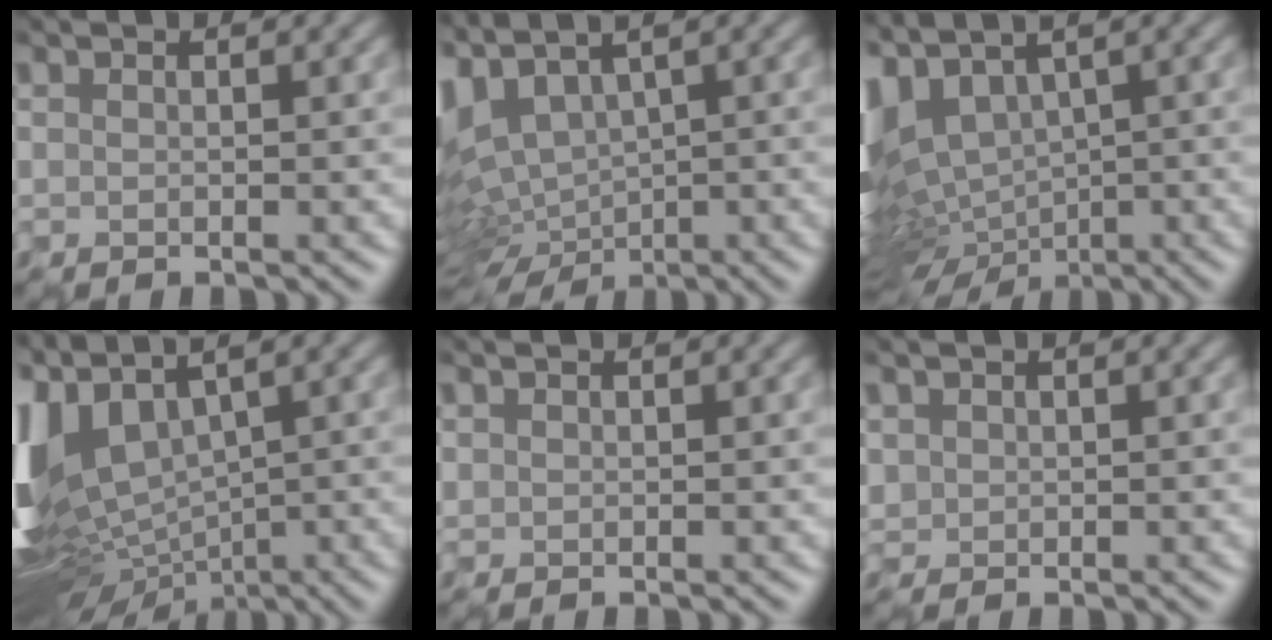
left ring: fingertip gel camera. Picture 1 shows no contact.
{"total": 9.7, "force": [-0.4, 5.7, 7.8], "torque": [-0.159, -0.014, 0.031]}
{"total": 11.3, "force": [-0.8, 6.4, 9.2], "torque": [-0.196, -0.024, 0.026]}
{"total": 11.2, "force": [-0.8, 5.9, 9.4], "torque": [-0.224, -0.007, 0.009]}
{"total": 0.0}
{"total": 0.8, "force": [0.3, 0.7, -0.2], "torque": [0.000, 0.000, 0.009]}